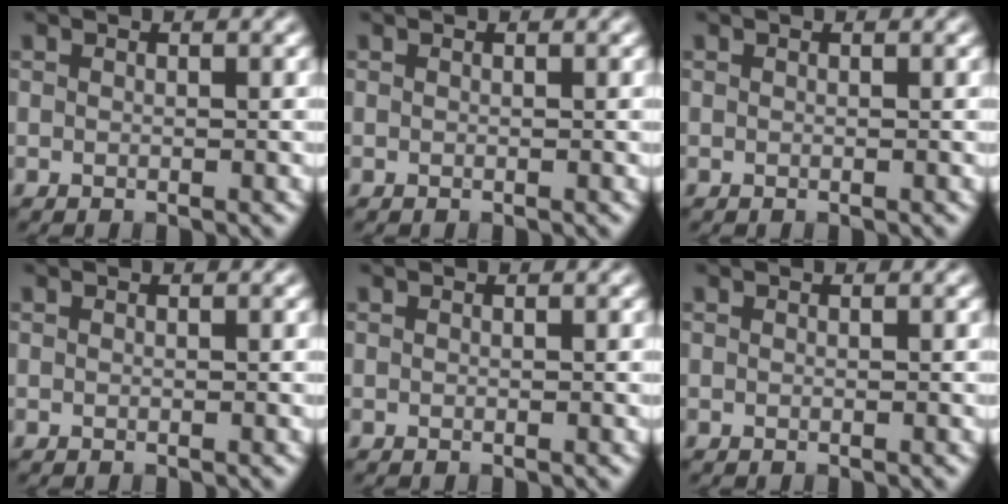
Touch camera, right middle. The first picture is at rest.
{"total": 0.0}
{"total": 0.0}
{"total": 0.0}
{"total": 0.0}
{"total": 0.0}